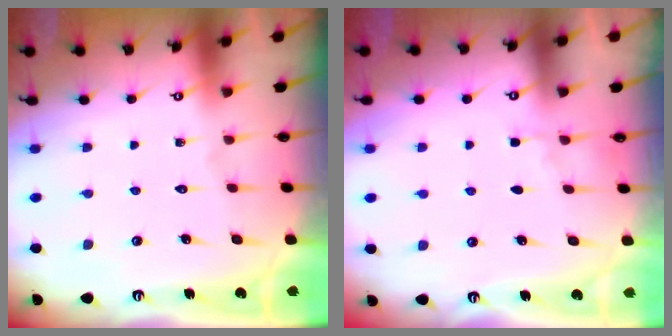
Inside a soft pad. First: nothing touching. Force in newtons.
{"total": 2.1, "press": 2.1, "slide": 0.4}